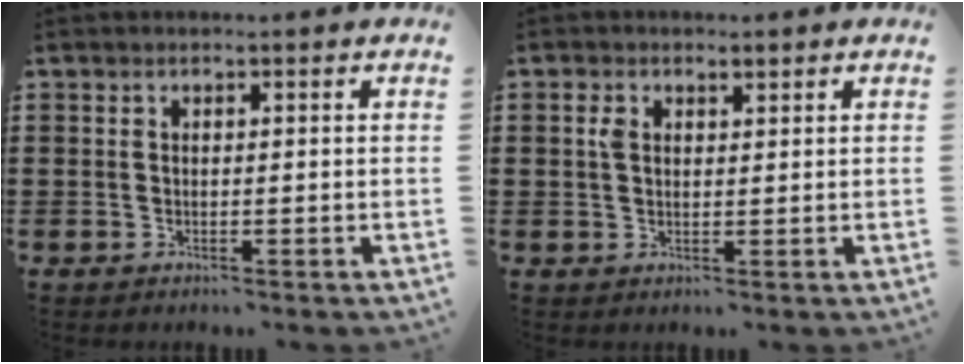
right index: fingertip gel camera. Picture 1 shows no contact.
{"total": 2.1, "force": [0.9, 1.2, 1.5], "torque": [-0.033, 0.006, 0.016]}